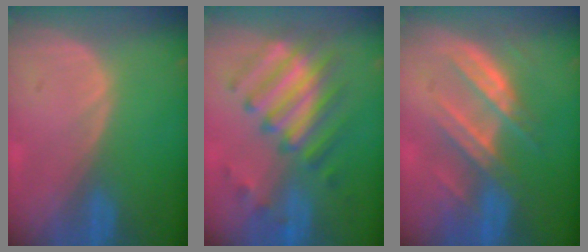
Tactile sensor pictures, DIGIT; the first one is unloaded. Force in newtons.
{"total": 8.6, "press": 8.6, "slide": 0.3}
{"total": 7.4, "press": 7.2, "slide": 2.0}